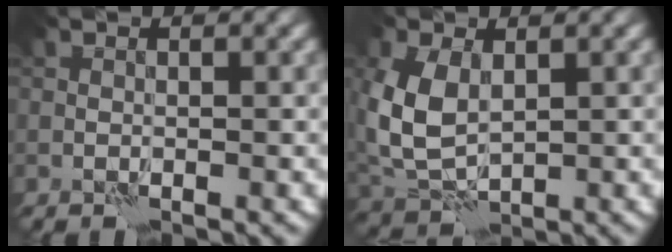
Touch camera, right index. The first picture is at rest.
{"total": 6.1, "force": [1.1, 4.0, 4.5], "torque": [-0.117, -0.001, 0.021]}